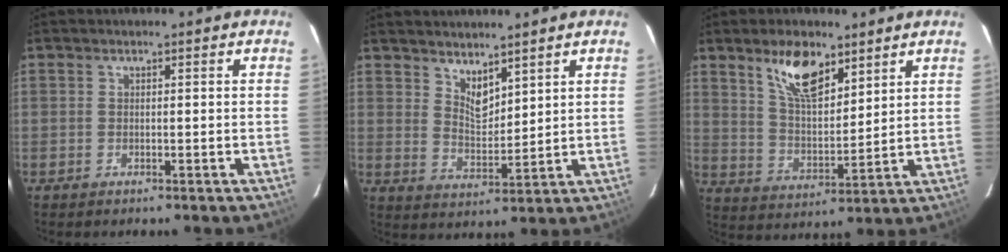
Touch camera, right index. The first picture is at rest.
{"total": 5.5, "force": [4.4, 2.1, 2.5], "torque": [-0.035, -0.006, 0.080]}
{"total": 11.2, "force": [7.2, 4.6, 7.2], "torque": [-0.121, 0.001, 0.138]}